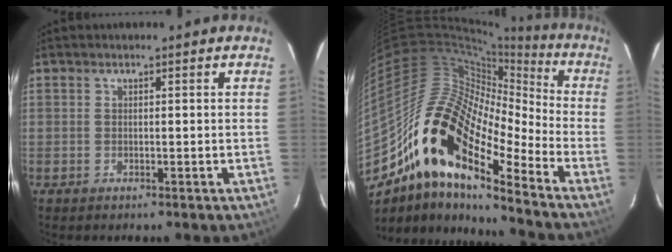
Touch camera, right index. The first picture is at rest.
{"total": 20.6, "force": [-12.5, 7.4, 14.6], "torque": [-0.239, -0.019, -0.253]}